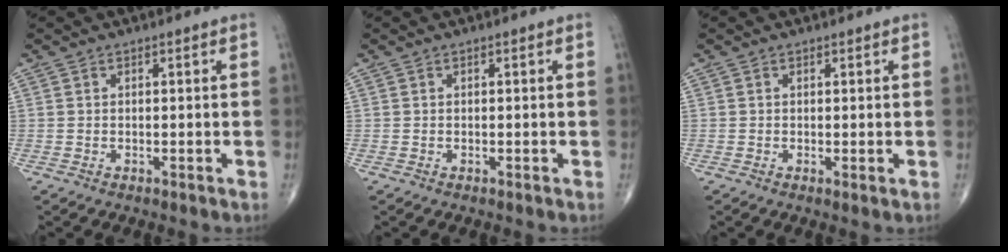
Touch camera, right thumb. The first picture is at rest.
{"total": 0.0}
{"total": 0.6, "force": [0.0, 0.1, 0.6], "torque": [-0.013, -0.004, -0.002]}